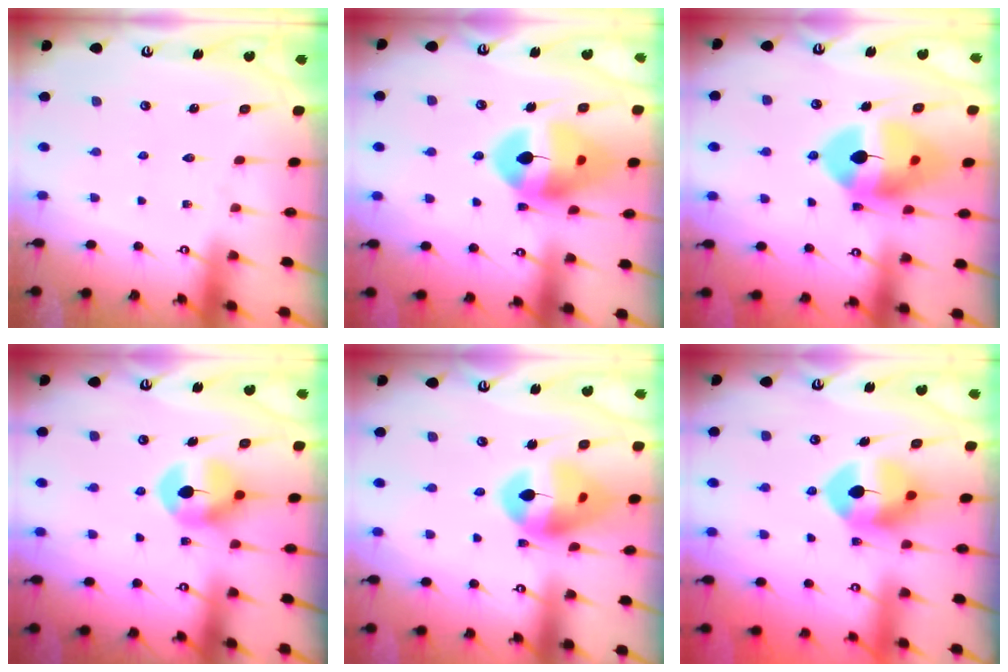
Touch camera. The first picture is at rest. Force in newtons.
{"total": 14.8, "press": 14.7, "slide": 1.7}
{"total": 14.4, "press": 14.3, "slide": 2.2}
{"total": 8.4, "press": 8.3, "slide": 1.2}
{"total": 14.8, "press": 14.7, "slide": 1.6}
{"total": 8.8, "press": 8.7, "slide": 1.4}